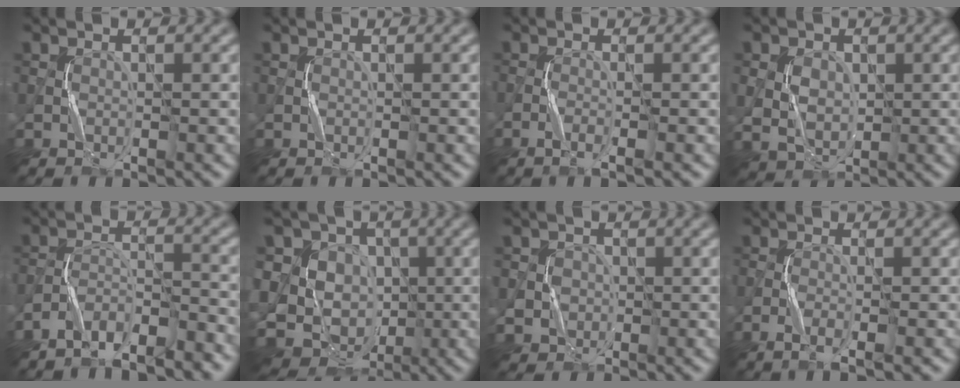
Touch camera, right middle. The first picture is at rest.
{"total": 0.0}
{"total": 1.3, "force": [-0.9, -0.2, 0.9], "torque": [-0.026, 0.001, -0.019]}
{"total": 3.4, "force": [0.6, 2.8, 1.9], "torque": [-0.037, 0.006, 0.007]}
{"total": 5.1, "force": [-4.6, 1.0, 2.0], "torque": [-0.040, -0.001, -0.085]}
{"total": 15.1, "force": [-0.8, 13.2, 7.1], "torque": [-0.164, 0.024, -0.022]}
{"total": 3.5, "force": [0.6, 3.3, 0.7], "torque": [-0.012, 0.020, 0.004]}
{"total": 2.1, "force": [-1.4, 0.0, 1.6], "torque": [-0.040, -0.001, -0.027]}